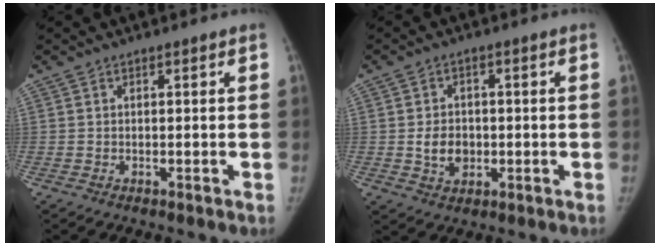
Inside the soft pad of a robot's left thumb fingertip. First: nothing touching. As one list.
[{"total": 5.5, "force": [-0.6, 4.3, 3.5], "torque": [-0.043, 0.003, -0.006]}]